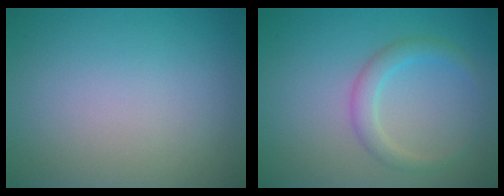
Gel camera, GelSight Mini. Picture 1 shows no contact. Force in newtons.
{"total": 2.3, "press": 2.2, "slide": 0.1}